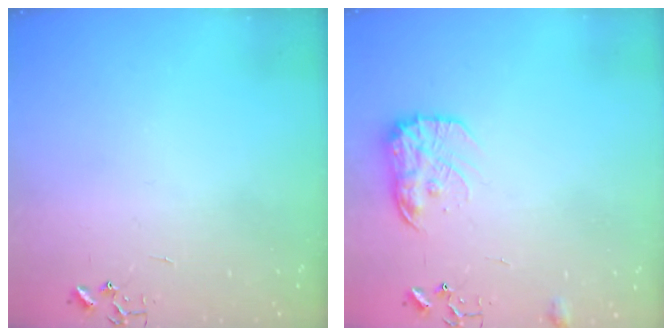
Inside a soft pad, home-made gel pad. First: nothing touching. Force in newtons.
{"total": 13.2, "press": 13.2, "slide": 0.8}